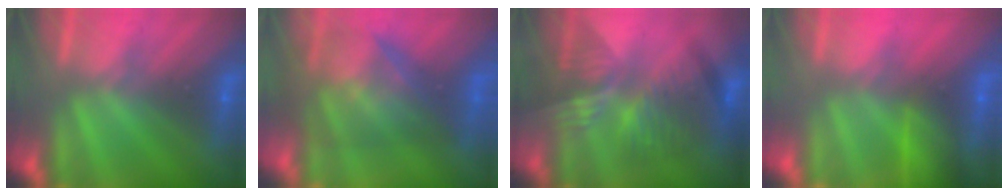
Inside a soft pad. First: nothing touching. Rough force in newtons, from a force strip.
{"total": 7.5}
{"total": 7.1}
{"total": 10.7}